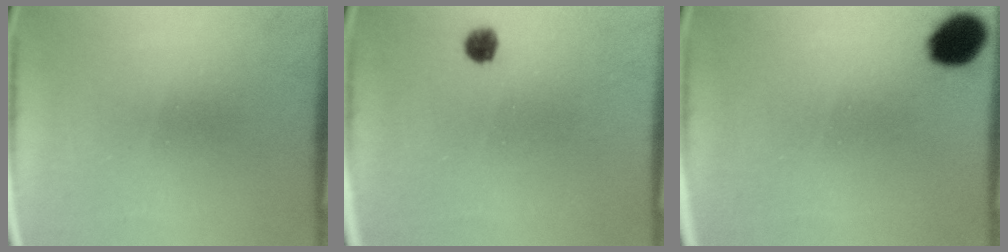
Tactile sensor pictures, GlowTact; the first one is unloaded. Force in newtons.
{"total": 2.3}
{"total": 7.7}